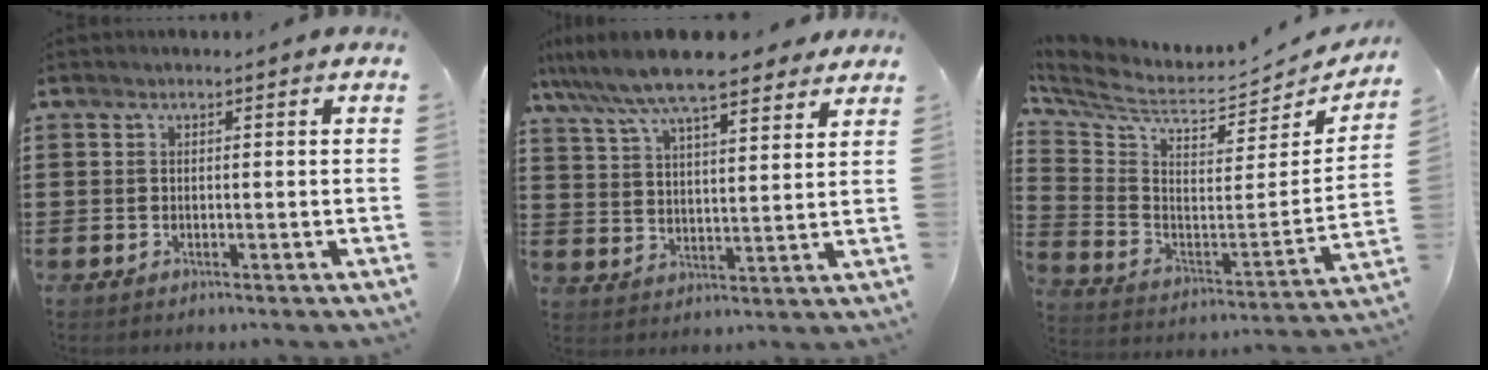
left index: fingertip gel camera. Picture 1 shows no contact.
{"total": 9.8, "force": [8.4, 1.5, 4.9], "torque": [-0.125, -0.028, 0.147]}
{"total": 4.5, "force": [3.8, 1.3, 2.0], "torque": [-0.065, -0.051, 0.061]}